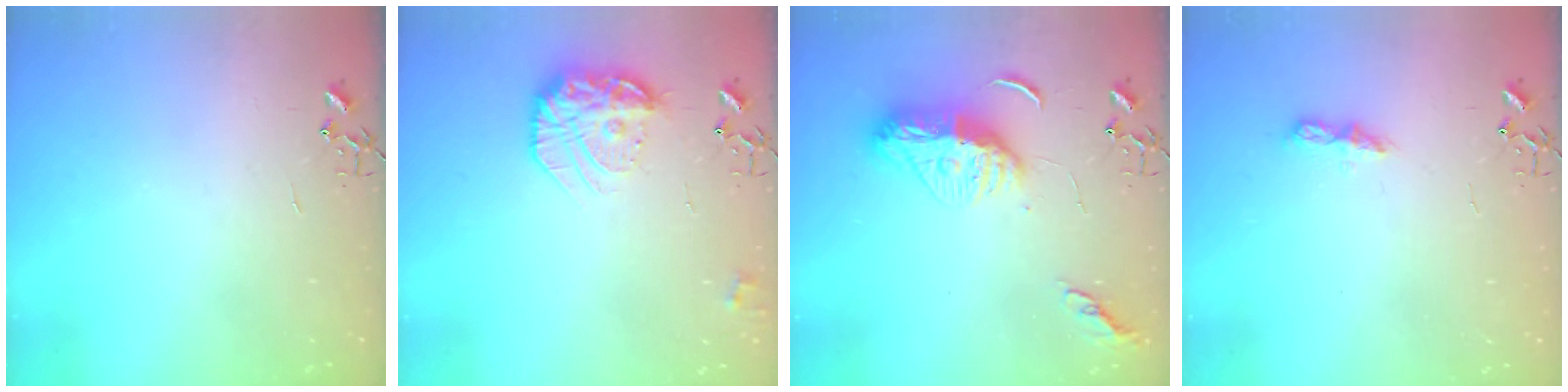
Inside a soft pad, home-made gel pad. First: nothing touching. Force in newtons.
{"total": 17.7, "press": 17.6, "slide": 1.0}
{"total": 14.0, "press": 13.9, "slide": 1.4}
{"total": 6.7, "press": 6.6, "slide": 0.8}